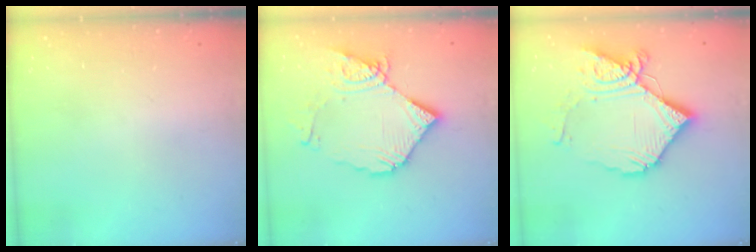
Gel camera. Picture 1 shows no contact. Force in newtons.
{"total": 15.0, "press": 14.9, "slide": 1.9}
{"total": 17.5, "press": 17.4, "slide": 2.0}